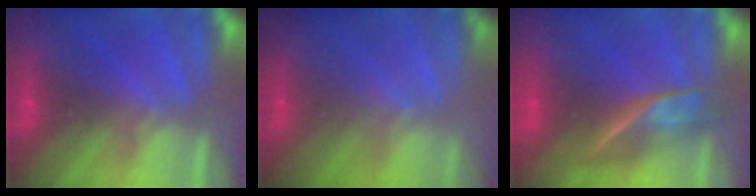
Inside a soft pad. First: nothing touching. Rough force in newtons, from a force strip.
{"total": 2.7}
{"total": 2.5}